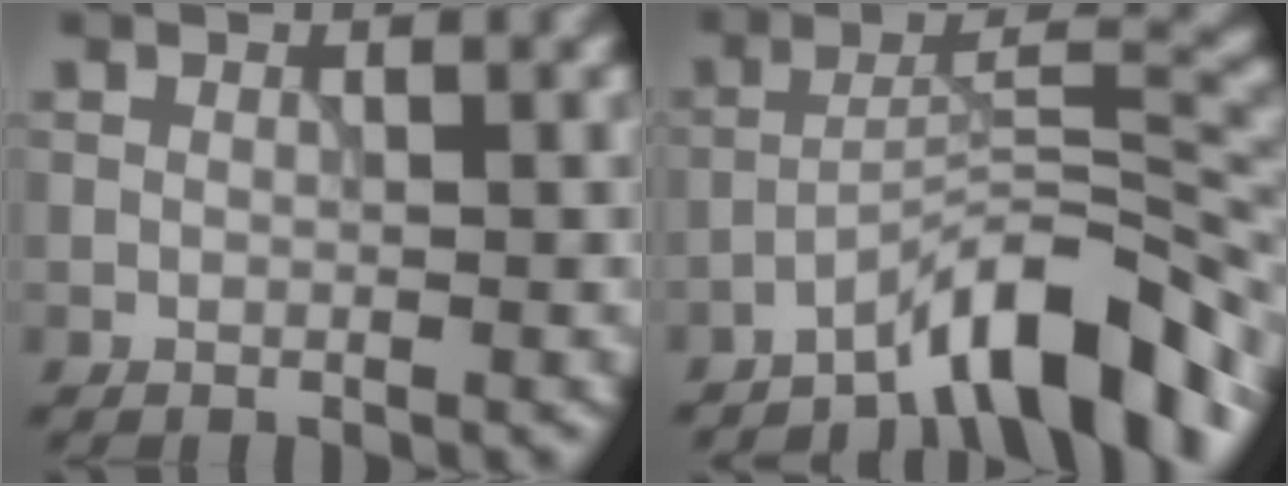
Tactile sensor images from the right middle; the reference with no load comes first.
{"total": 8.5, "force": [-6.3, 1.5, 5.5], "torque": [-0.083, 0.017, -0.107]}